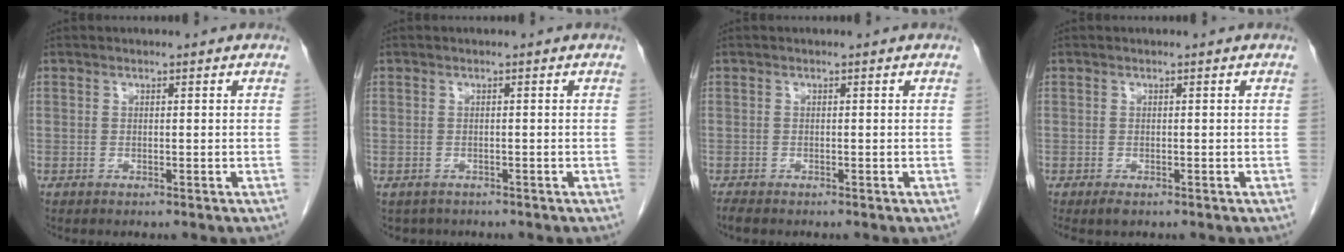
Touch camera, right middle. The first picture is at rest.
{"total": 2.3, "force": [-1.8, 1.4, 0.1], "torque": [-0.008, 0.001, -0.026]}
{"total": 1.4, "force": [-1.2, 0.3, 0.6], "torque": [-0.020, -0.005, -0.019]}
{"total": 1.4, "force": [-0.9, 0.5, 0.9], "torque": [-0.016, -0.002, -0.011]}